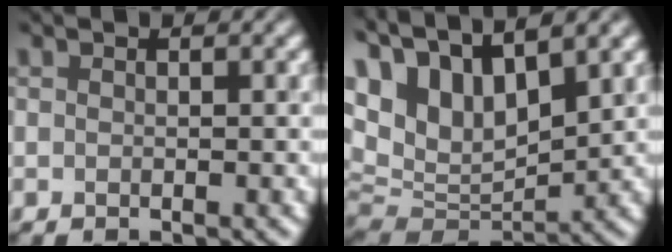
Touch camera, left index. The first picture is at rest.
{"total": 13.4, "force": [6.8, 6.3, 9.6], "torque": [-0.214, 0.028, 0.119]}